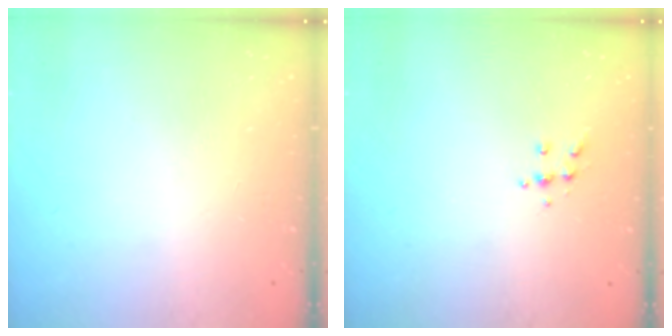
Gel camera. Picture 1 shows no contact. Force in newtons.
{"total": 4.7, "press": 4.6, "slide": 0.5}